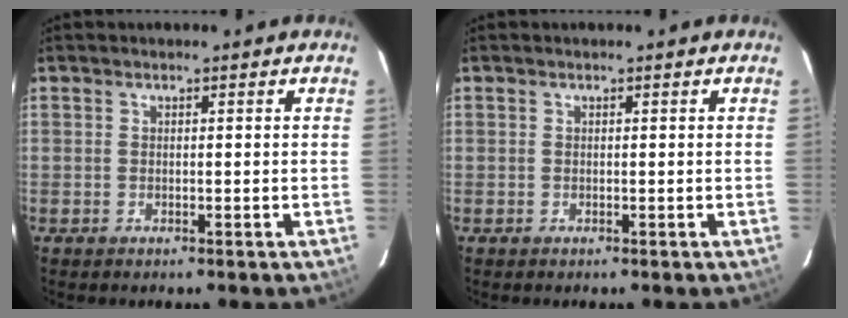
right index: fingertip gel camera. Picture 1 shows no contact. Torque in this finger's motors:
{"motor_torque": [-0.06, -0.05, 0.06, 0.01]}